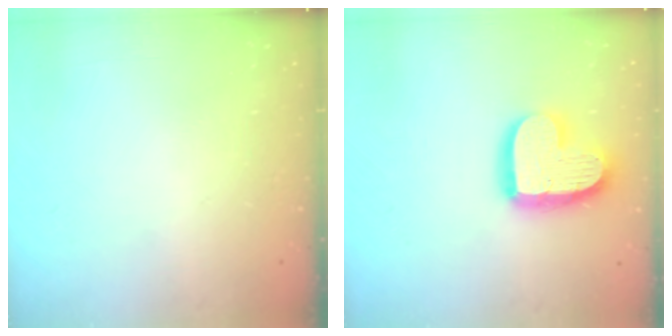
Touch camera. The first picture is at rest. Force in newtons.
{"total": 17.1, "press": 17.0, "slide": 1.5}